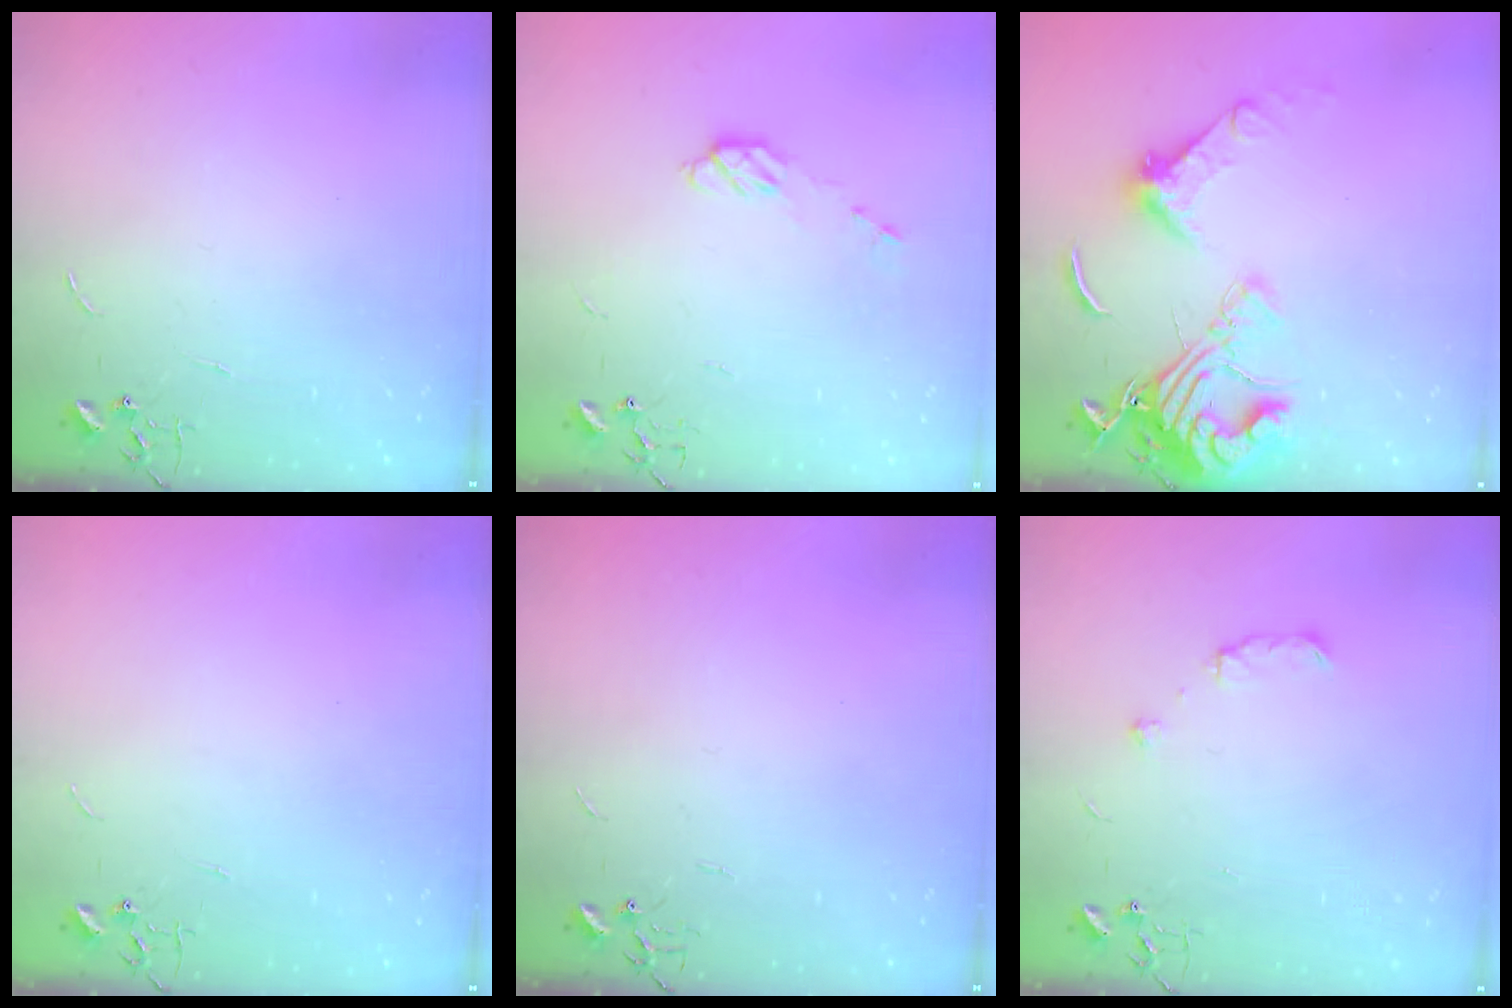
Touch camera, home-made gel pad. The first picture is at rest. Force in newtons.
{"total": 5.5, "press": 5.4, "slide": 0.4}
{"total": 17.3, "press": 17.2, "slide": 1.5}
{"total": 0.0}
{"total": 0.0}
{"total": 5.8, "press": 5.8, "slide": 0.8}